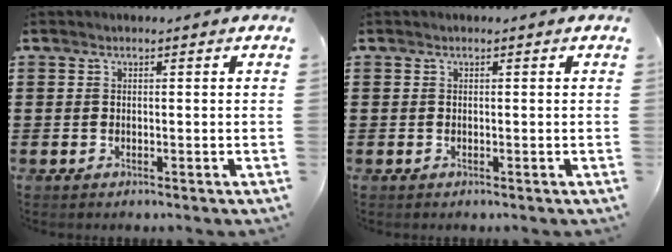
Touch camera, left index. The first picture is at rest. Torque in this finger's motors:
{"motor_torque": [0.00, 0.00, 0.00, 0.00]}